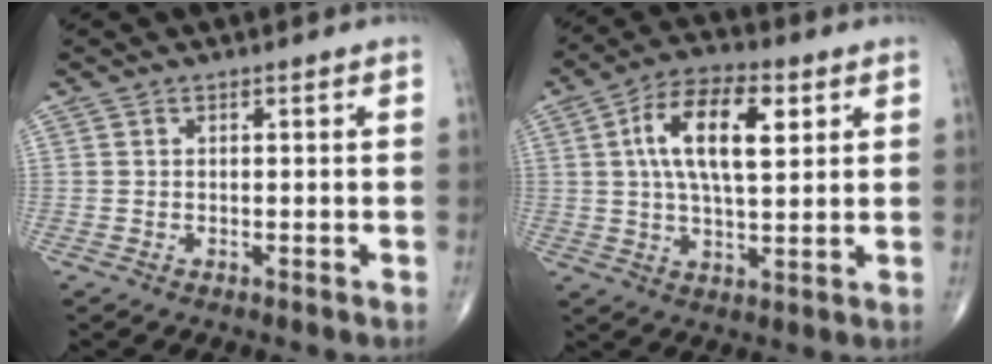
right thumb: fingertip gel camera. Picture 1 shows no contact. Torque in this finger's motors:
{"motor_torque": [-0.22, 0.96, 0.53, 0.26, 0.39]}